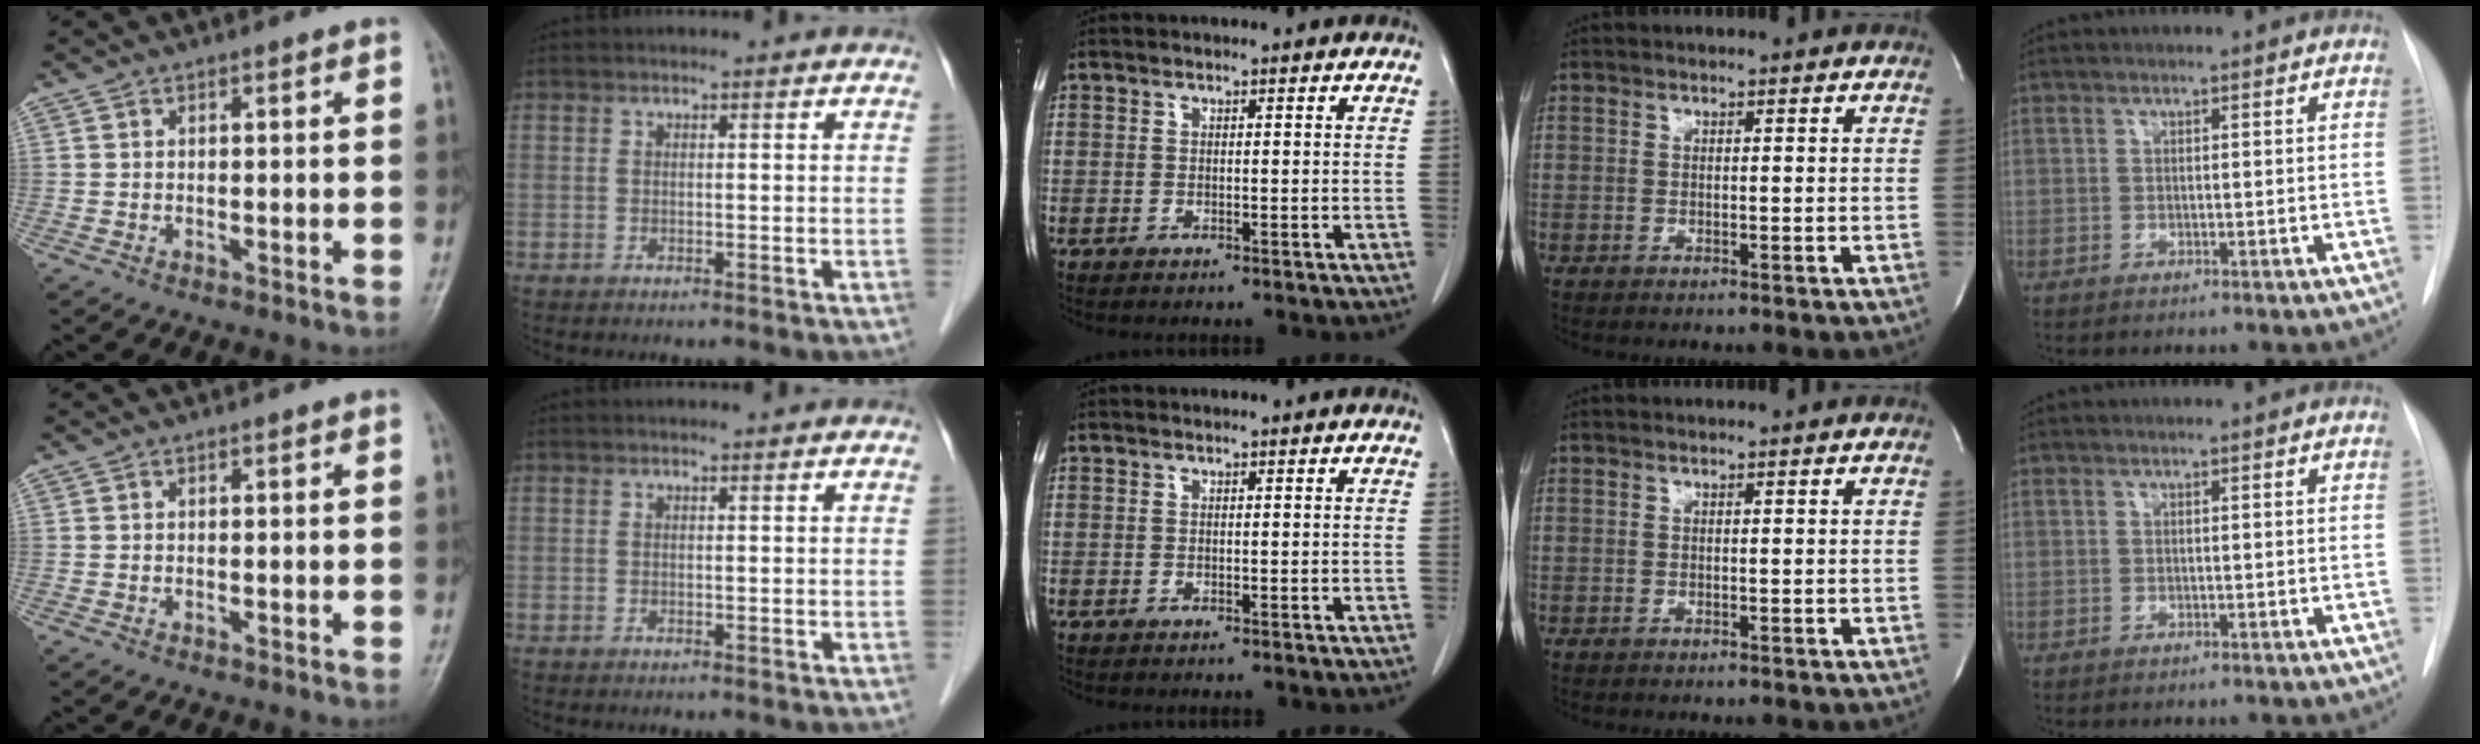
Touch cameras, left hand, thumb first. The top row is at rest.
{}